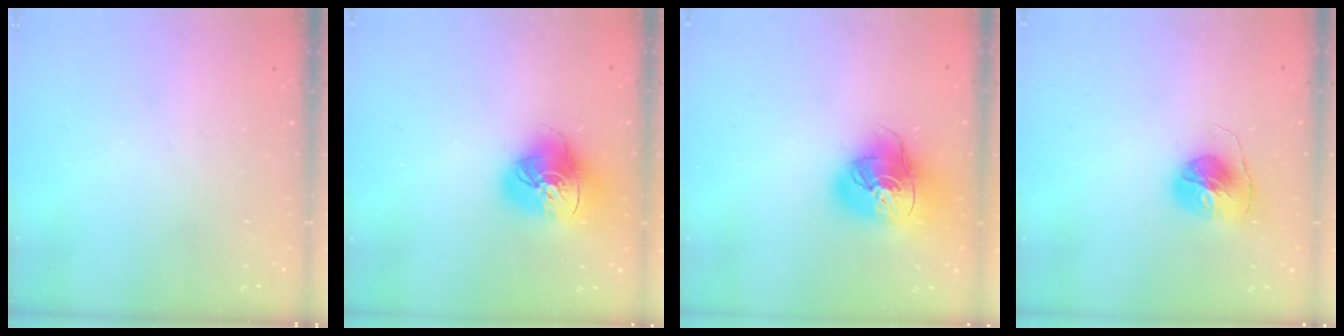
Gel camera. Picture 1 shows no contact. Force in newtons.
{"total": 16.2, "press": 16.1, "slide": 1.7}
{"total": 19.6, "press": 19.4, "slide": 2.7}
{"total": 10.1, "press": 10.1, "slide": 0.2}